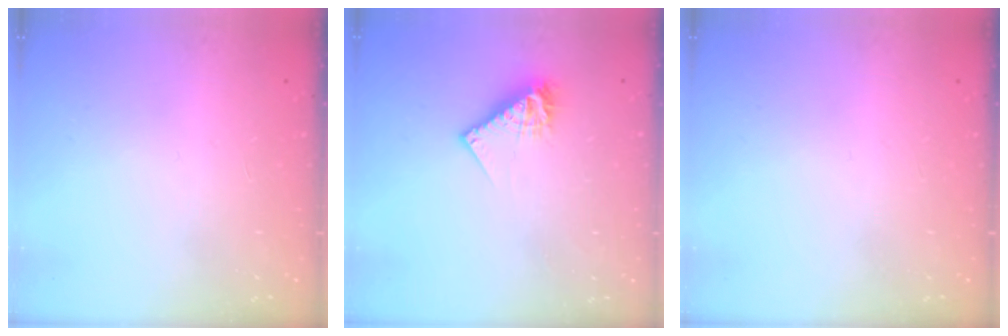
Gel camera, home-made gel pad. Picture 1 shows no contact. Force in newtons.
{"total": 9.2, "press": 9.2, "slide": 0.6}
{"total": 0.0}